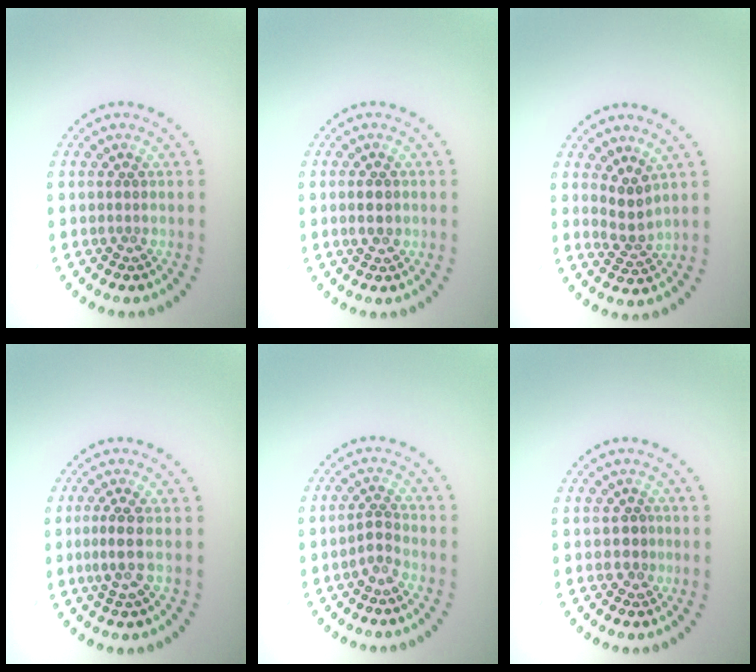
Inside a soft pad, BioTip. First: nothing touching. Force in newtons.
{"total": 2.0, "press": 2.0, "slide": 0.1}
{"total": 2.2, "press": 1.6, "slide": 1.4}
{"total": 2.0, "press": 1.6, "slide": 1.2}
{"total": 1.5, "press": 0.9, "slide": 1.2}
{"total": 1.1, "press": 1.0, "slide": 0.5}